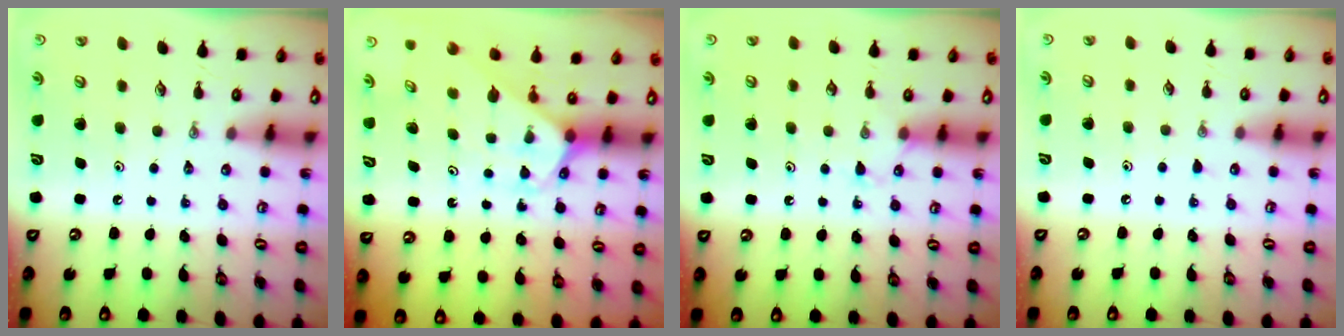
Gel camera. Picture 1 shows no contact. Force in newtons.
{"total": 2.4, "press": 2.4, "slide": 0.2}
{"total": 5.7, "press": 5.7, "slide": 0.5}
{"total": 2.4, "press": 2.4, "slide": 0.4}